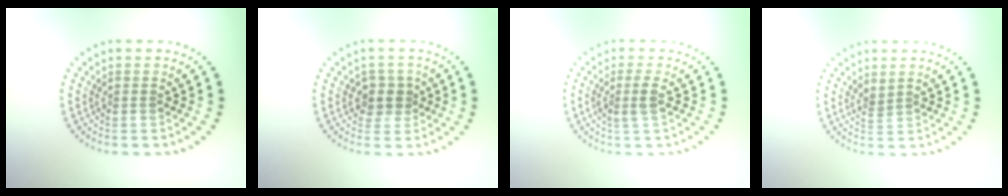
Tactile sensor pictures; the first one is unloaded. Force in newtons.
{"total": 2.1, "press": 1.8, "slide": 1.1}
{"total": 1.7, "press": 1.4, "slide": 0.8}
{"total": 0.8, "press": 0.4, "slide": 0.7}